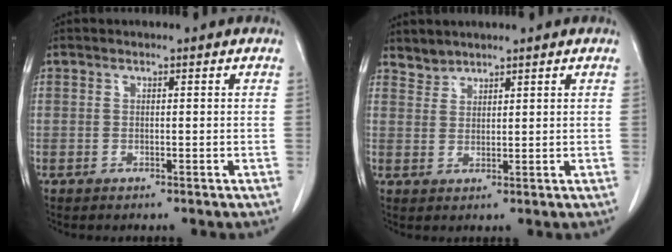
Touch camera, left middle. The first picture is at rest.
{"total": 2.1, "force": [2.0, 0.5, -0.4], "torque": [0.009, 0.005, 0.039]}